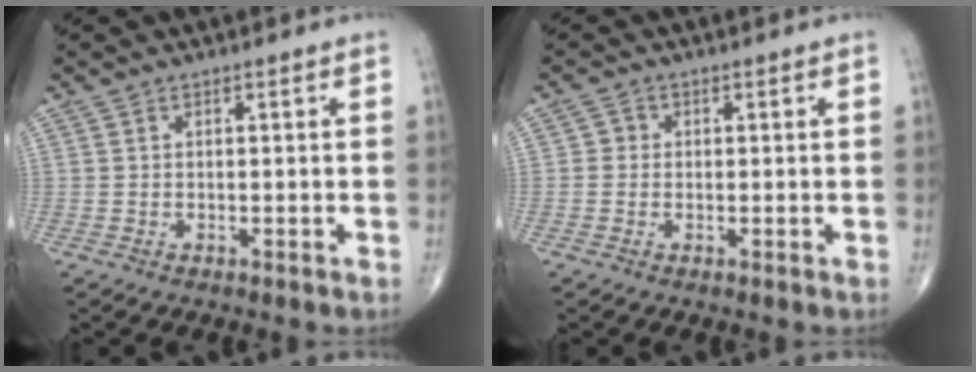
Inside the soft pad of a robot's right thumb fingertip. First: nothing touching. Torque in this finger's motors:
{"motor_torque": [-0.18, 0.02, -0.10, -0.05, 0.00]}